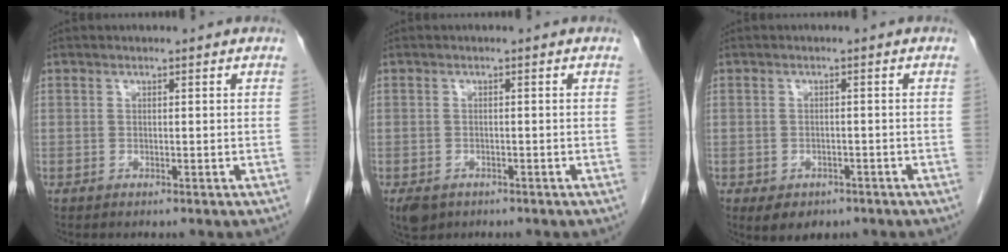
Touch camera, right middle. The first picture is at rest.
{"total": 3.3, "force": [-2.1, 2.2, 1.3], "torque": [-0.023, -0.003, -0.030]}
{"total": 4.6, "force": [-3.0, 2.9, 1.8], "torque": [-0.019, 0.000, -0.035]}